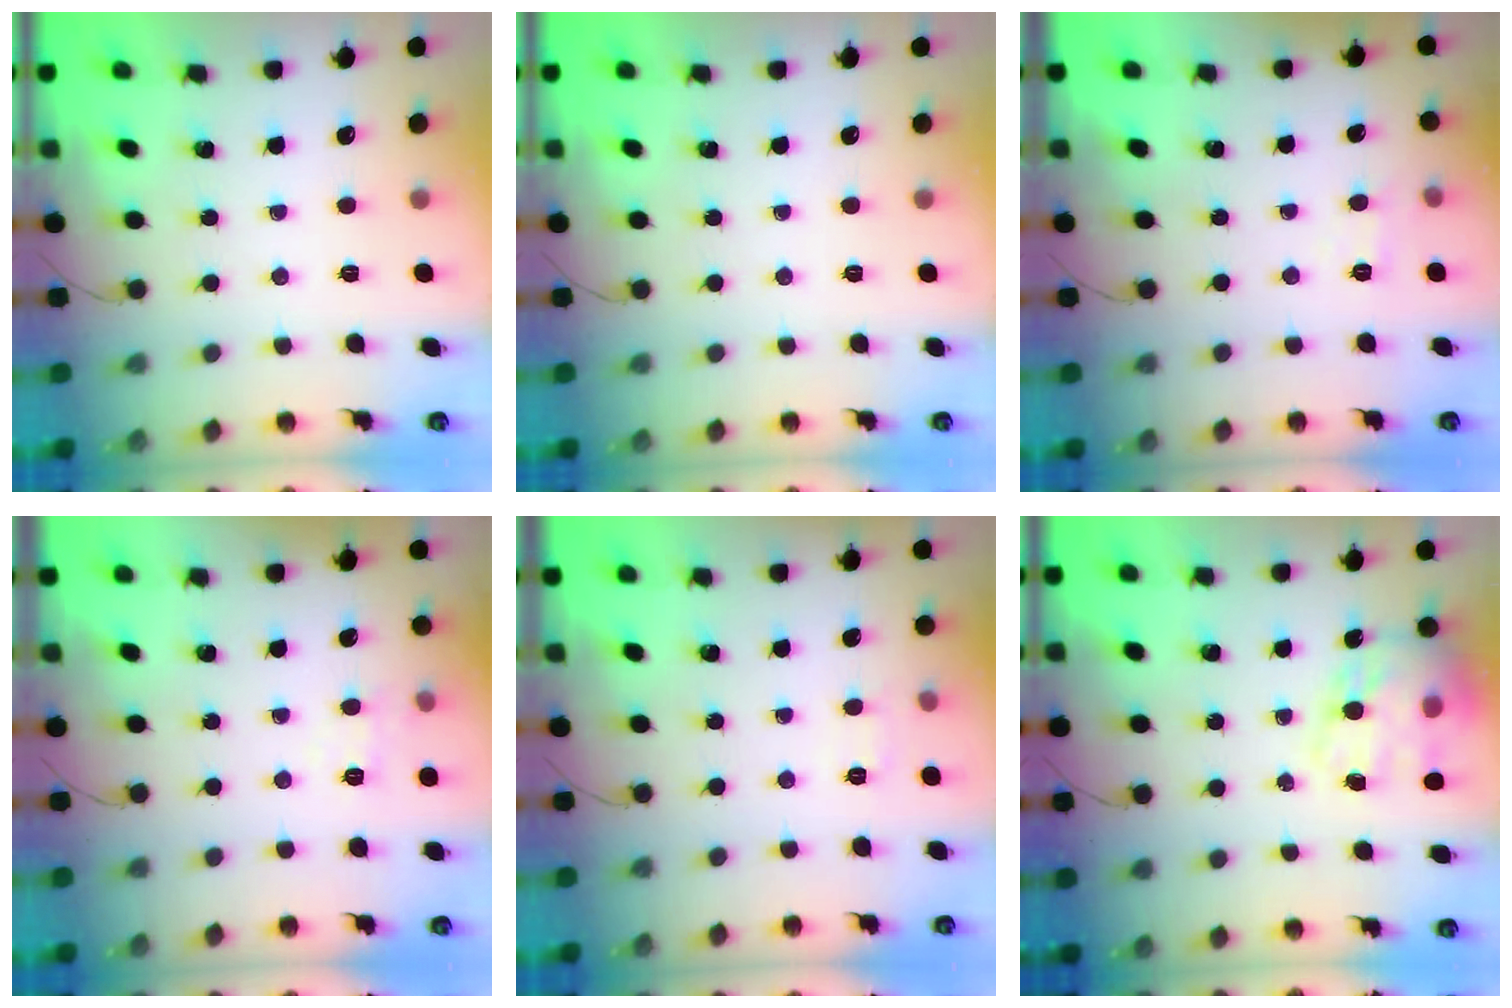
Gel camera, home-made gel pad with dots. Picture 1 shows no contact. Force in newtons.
{"total": 0.0}
{"total": 3.9, "press": 3.6, "slide": 1.5}
{"total": 4.8, "press": 4.5, "slide": 1.7}
{"total": 5.1, "press": 5.0, "slide": 1.2}
{"total": 17.9, "press": 17.2, "slide": 5.0}